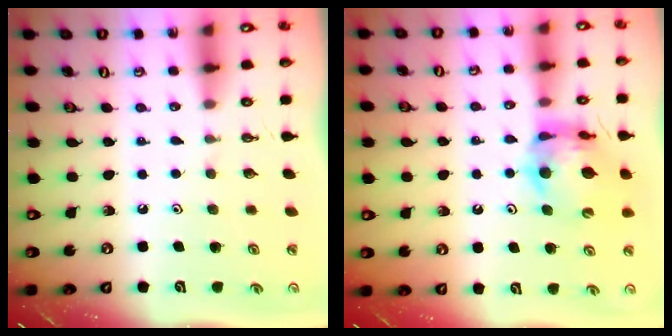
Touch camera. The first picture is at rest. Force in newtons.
{"total": 12.9, "press": 12.8, "slide": 1.3}